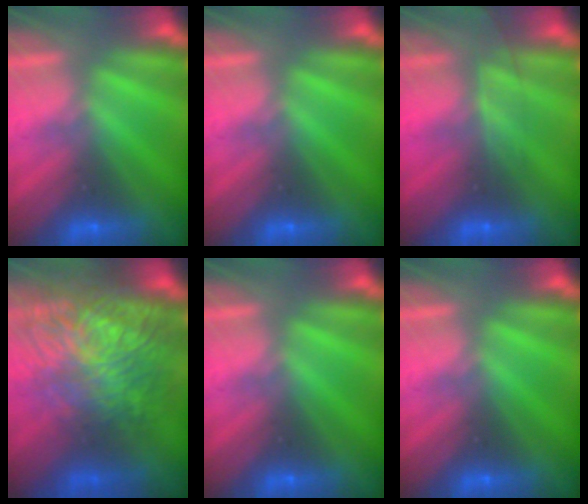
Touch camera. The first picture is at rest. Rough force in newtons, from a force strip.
{"total": 0.0}
{"total": 2.5}
{"total": 7.5}
{"total": 0.0}
{"total": 0.0}